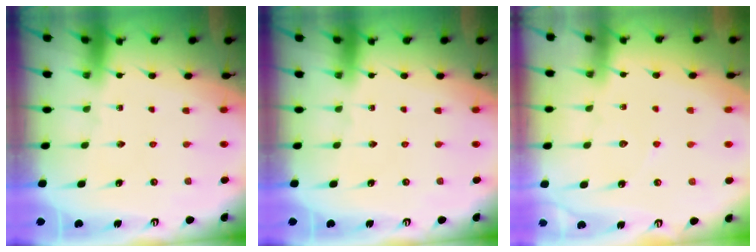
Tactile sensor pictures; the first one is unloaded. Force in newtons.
{"total": 0.0}
{"total": 5.5, "press": 5.5, "slide": 0.4}